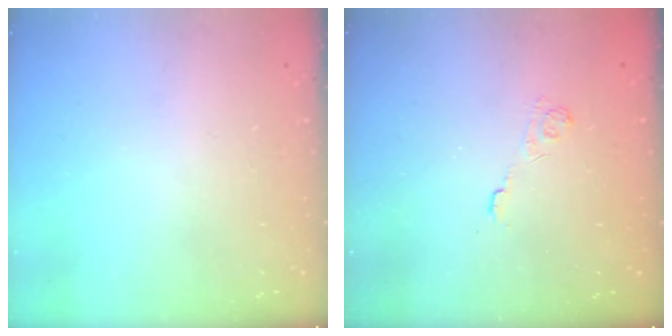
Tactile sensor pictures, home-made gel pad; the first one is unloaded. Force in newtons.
{"total": 3.0, "press": 2.6, "slide": 1.5}